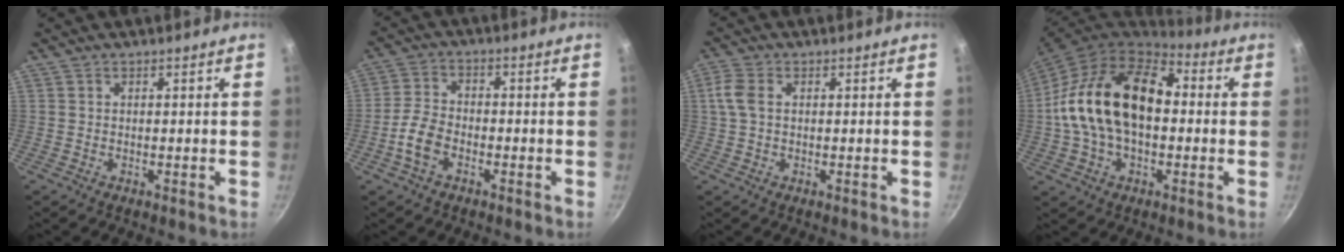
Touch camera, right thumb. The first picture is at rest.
{"total": 6.2, "force": [-2.6, 3.9, 4.1], "torque": [-0.077, 0.028, -0.056]}
{"total": 4.2, "force": [0.6, 2.8, 3.2], "torque": [-0.073, 0.011, 0.008]}
{"total": 21.5, "force": [0.6, 13.7, 16.5], "torque": [-0.278, 0.040, -0.003]}